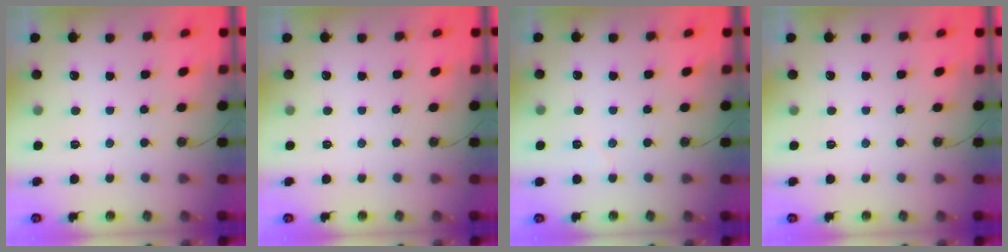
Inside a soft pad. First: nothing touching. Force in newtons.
{"total": 0.0}
{"total": 3.8, "press": 3.4, "slide": 1.7}
{"total": 0.0}